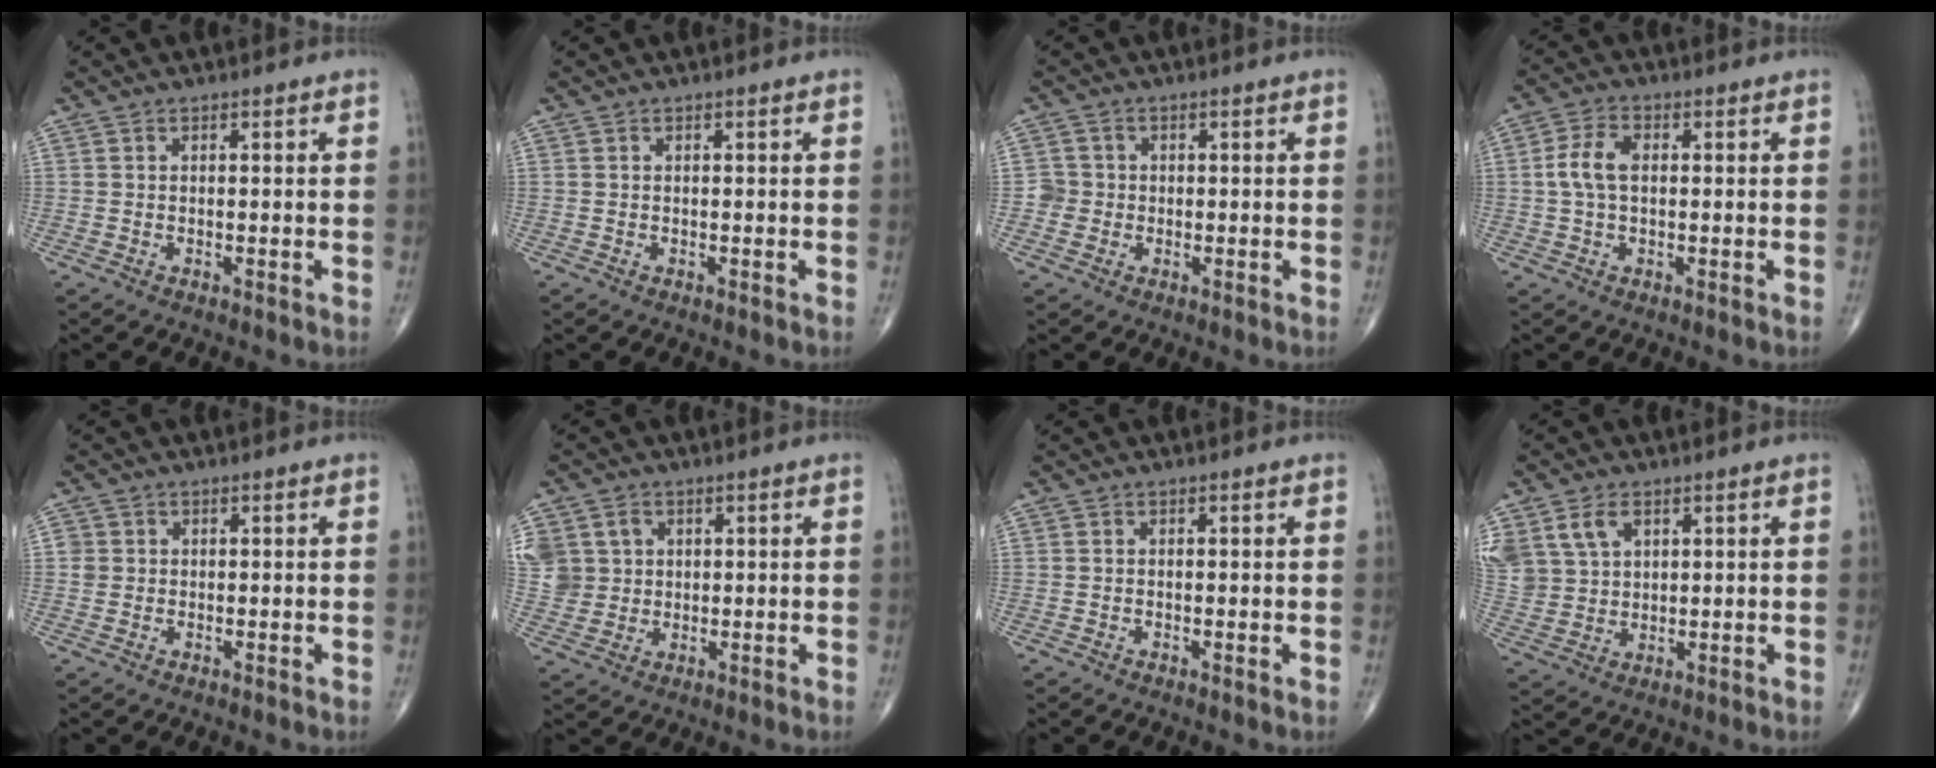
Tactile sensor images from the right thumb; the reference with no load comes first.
{"total": 0.0}
{"total": 2.5, "force": [-0.3, 2.5, 0.1], "torque": [0.019, 0.009, -0.010]}
{"total": 5.6, "force": [0.5, 3.3, 4.5], "torque": [-0.102, 0.014, 0.004]}
{"total": 1.7, "force": [0.1, 1.7, 0.4], "torque": [0.003, 0.003, 0.003]}
{"total": 9.8, "force": [2.6, 8.8, 3.5], "torque": [-0.072, 0.013, 0.062]}
{"total": 0.0}
{"total": 10.5, "force": [4.8, 7.6, 5.6], "torque": [-0.120, -0.001, 0.105]}